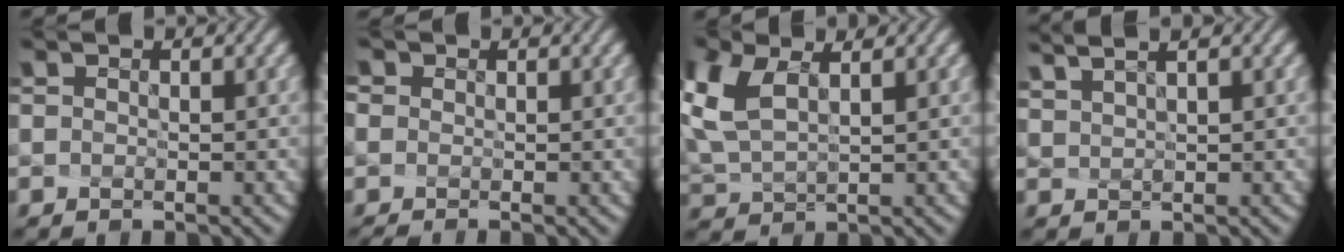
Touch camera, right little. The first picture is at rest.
{"total": 2.1, "force": [0.0, 1.7, 1.3], "torque": [-0.042, 0.007, 0.005]}
{"total": 5.1, "force": [2.0, 2.6, 3.9], "torque": [-0.138, -0.004, 0.069]}
{"total": 1.5, "force": [1.1, -1.0, -0.2], "torque": [-0.008, -0.007, 0.049]}